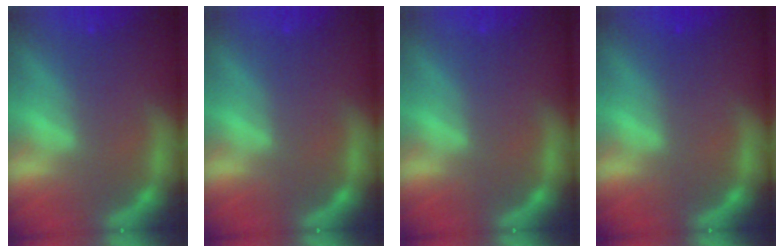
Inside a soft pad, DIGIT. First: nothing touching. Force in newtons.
{"total": 0.0}
{"total": 0.0}
{"total": 0.9}